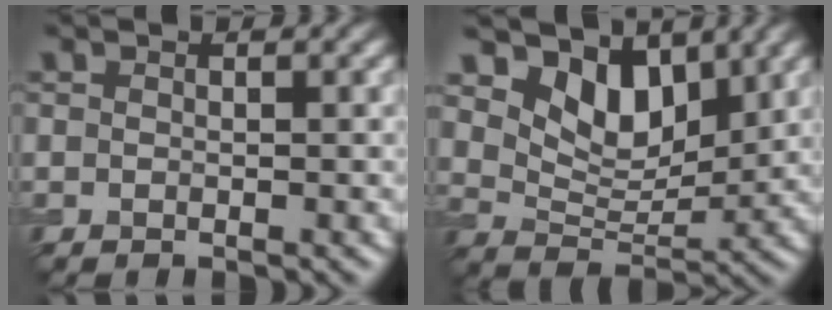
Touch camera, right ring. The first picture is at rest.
{"total": 5.8, "force": [4.0, 3.2, 2.8], "torque": [-0.051, -0.008, 0.058]}